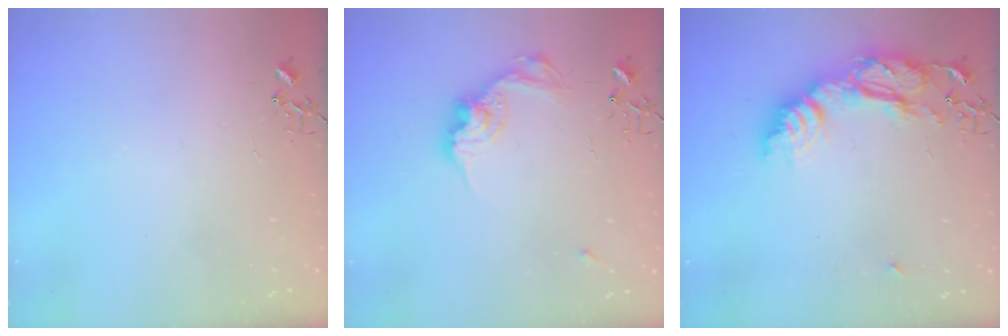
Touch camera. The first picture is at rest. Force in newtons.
{"total": 13.5, "press": 13.5, "slide": 0.8}
{"total": 20.7, "press": 20.6, "slide": 1.8}